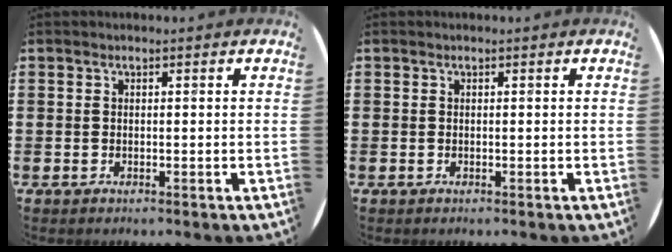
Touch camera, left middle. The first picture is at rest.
{"total": 0.0}